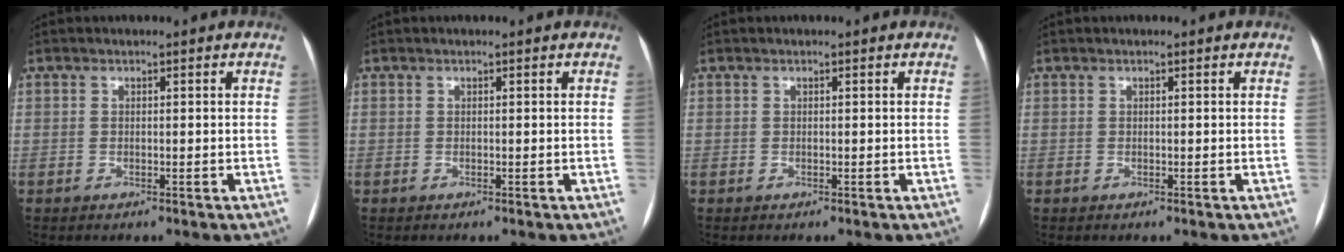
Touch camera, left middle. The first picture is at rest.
{"total": 0.0}
{"total": 0.0}
{"total": 0.0}